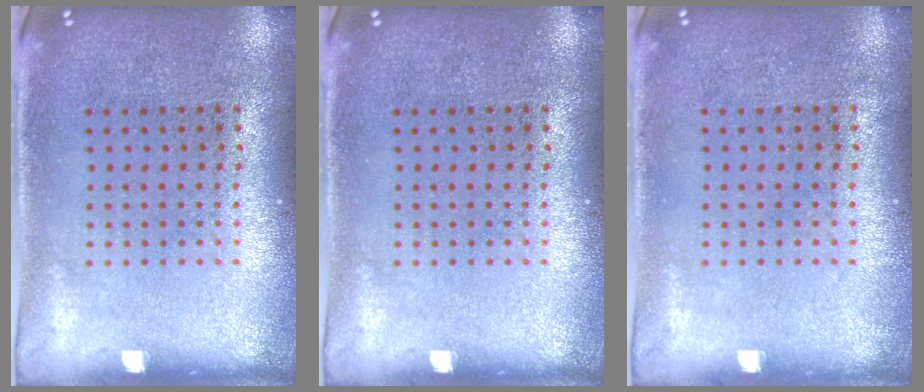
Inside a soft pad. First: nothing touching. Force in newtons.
{"total": 0.0}
{"total": 0.0}